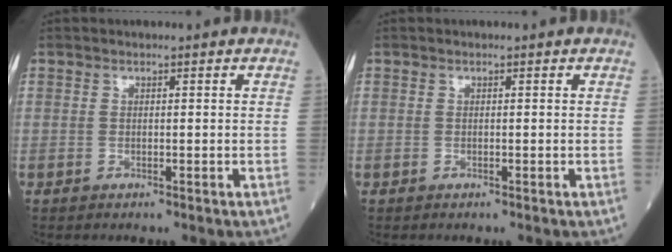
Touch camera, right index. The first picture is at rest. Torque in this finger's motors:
{"motor_torque": [0.01, 0.01, 0.00, -0.01]}